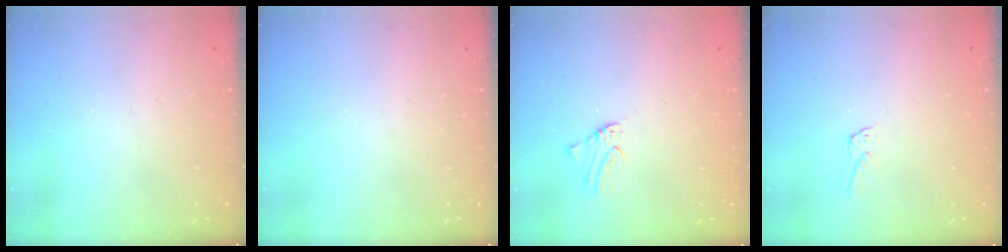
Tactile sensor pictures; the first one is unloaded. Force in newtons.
{"total": 0.0}
{"total": 0.0}
{"total": 2.2, "press": 2.2, "slide": 0.1}